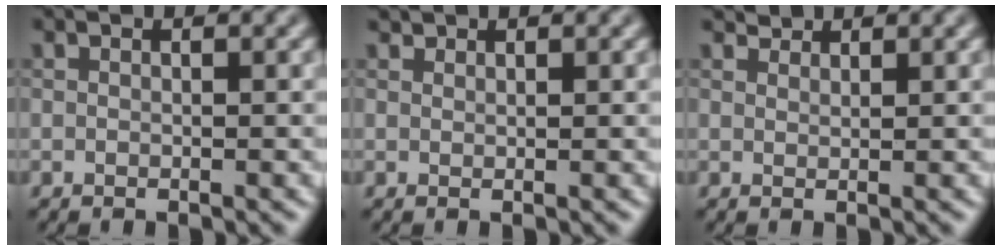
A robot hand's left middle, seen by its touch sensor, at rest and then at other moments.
{"total": 0.9, "force": [0.9, 0.2, 0.1], "torque": [-0.007, -0.002, 0.011]}
{"total": 1.5, "force": [1.4, 0.4, 0.1], "torque": [-0.010, -0.001, 0.021]}